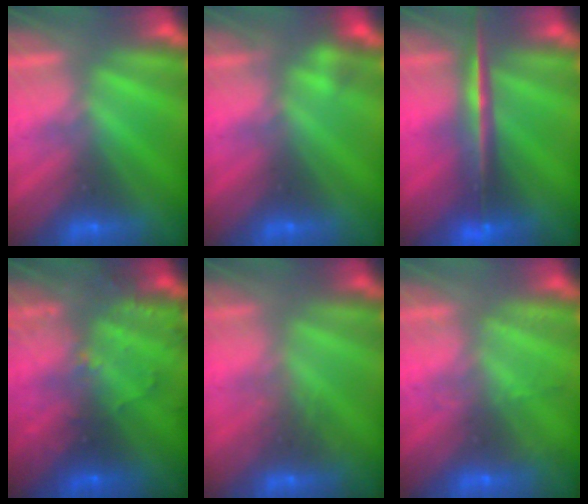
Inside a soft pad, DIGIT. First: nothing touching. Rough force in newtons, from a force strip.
{"total": 2.1}
{"total": 5.7}
{"total": 7.3}
{"total": 2.6}
{"total": 2.0}